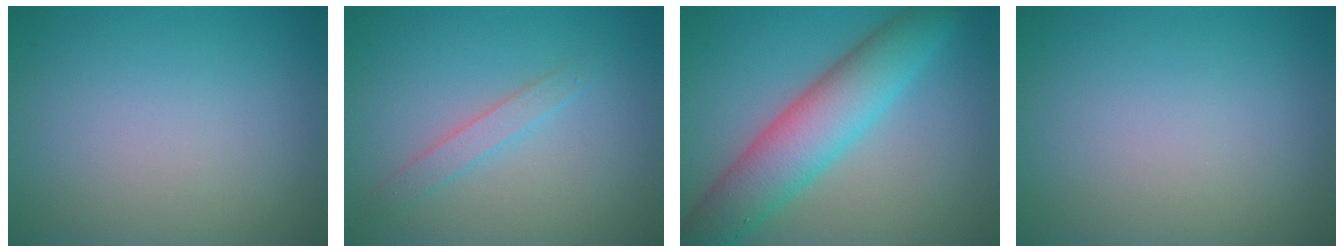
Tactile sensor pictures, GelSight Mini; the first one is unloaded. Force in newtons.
{"total": 1.6, "press": 1.6, "slide": 0.1}
{"total": 7.4, "press": 7.4, "slide": 0.2}
{"total": 0.0}